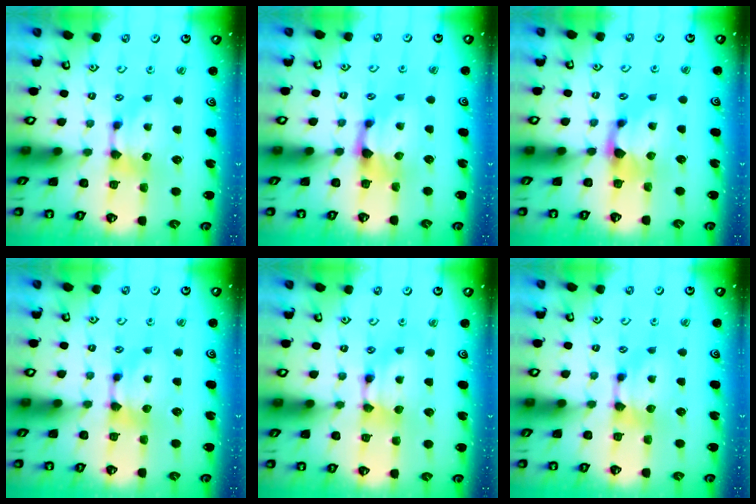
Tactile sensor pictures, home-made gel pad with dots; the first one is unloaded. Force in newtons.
{"total": 1.2, "press": 0.0, "slide": 1.2}
{"total": 1.1, "press": 0.1, "slide": 1.1}
{"total": 0.0}
{"total": 1.6, "press": 1.6, "slide": 0.2}
{"total": 0.0}